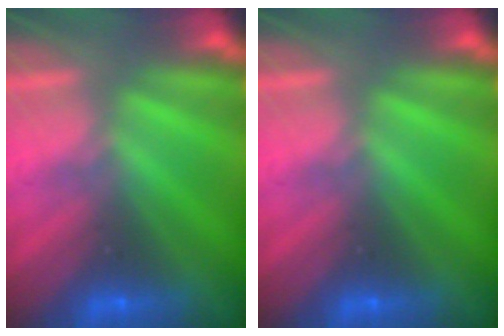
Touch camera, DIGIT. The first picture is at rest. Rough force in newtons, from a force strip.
{"total": 0.0}